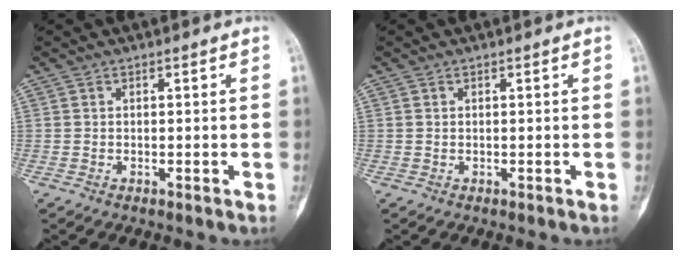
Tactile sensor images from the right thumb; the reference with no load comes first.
{"total": 0.0}